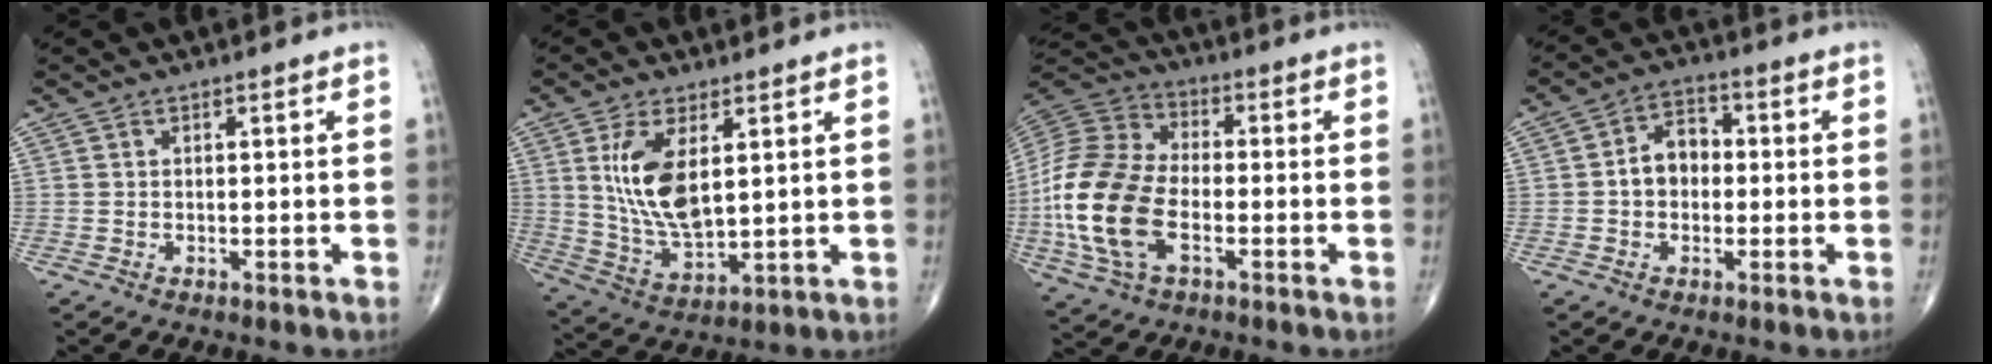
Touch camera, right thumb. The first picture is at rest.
{"total": 11.8, "force": [3.1, 5.4, 10.0], "torque": [-0.193, -0.022, 0.074]}
{"total": 19.1, "force": [-4.2, 11.0, 15.0], "torque": [-0.322, 0.015, -0.083]}
{"total": 6.4, "force": [-0.3, 4.8, 4.2], "torque": [-0.049, 0.023, -0.016]}